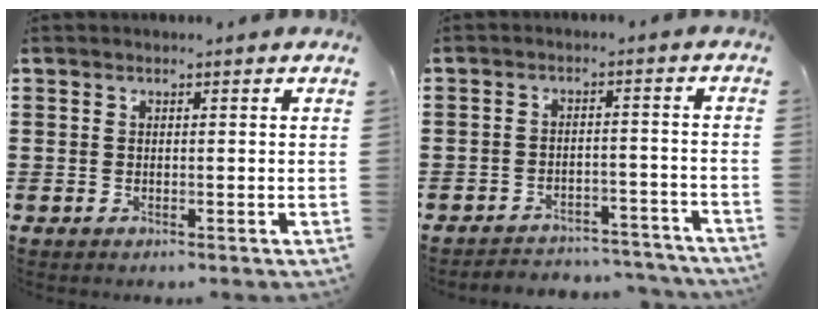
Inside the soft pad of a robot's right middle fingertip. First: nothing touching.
{"total": 4.2, "force": [-4.1, 0.5, 0.1], "torque": [-0.005, 0.002, -0.089]}